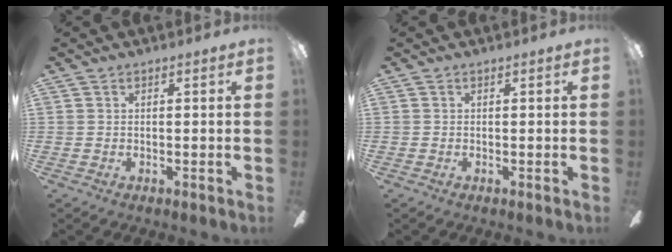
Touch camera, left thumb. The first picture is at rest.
{"total": 0.0}